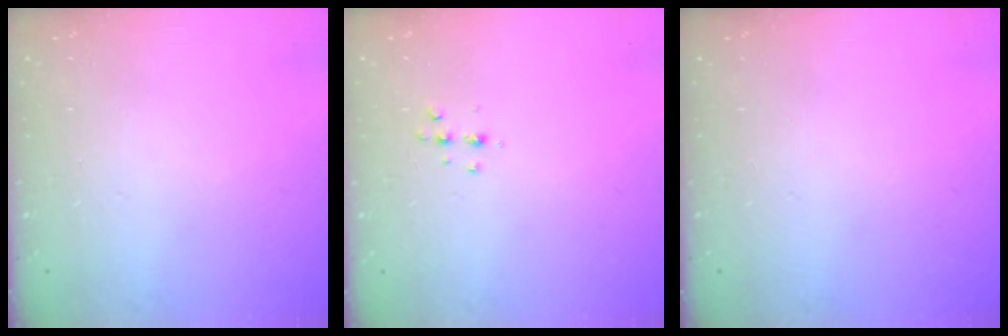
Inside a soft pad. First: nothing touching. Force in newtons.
{"total": 4.3, "press": 4.2, "slide": 0.8}
{"total": 0.0}